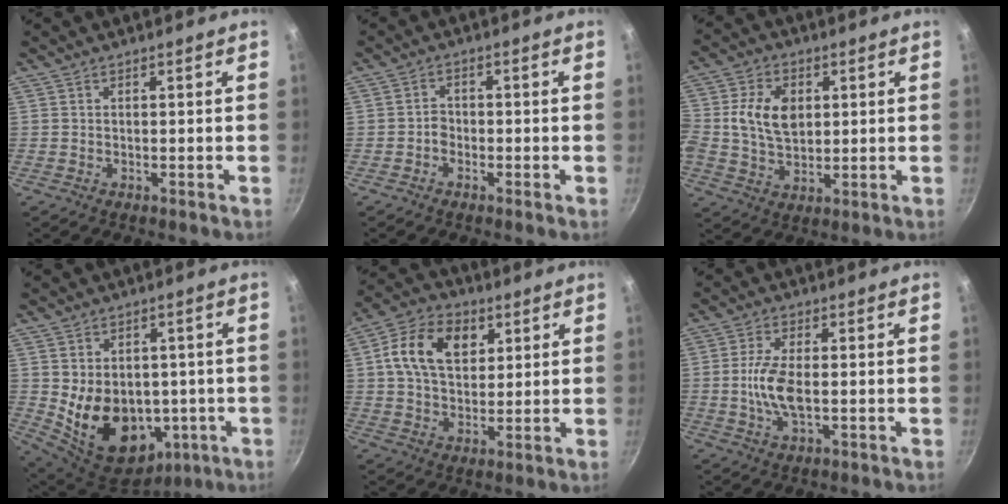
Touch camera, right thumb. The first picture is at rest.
{"total": 2.2, "force": [-1.2, 1.6, 0.9], "torque": [-0.004, 0.018, -0.023]}
{"total": 10.4, "force": [1.5, 7.2, 7.3], "torque": [-0.118, 0.001, 0.023]}
{"total": 17.2, "force": [-1.8, 12.9, 11.3], "torque": [-0.164, -0.009, 0.002]}
{"total": 13.3, "force": [4.0, 9.1, 8.8], "torque": [-0.137, 0.002, 0.057]}
{"total": 4.6, "force": [-0.4, 1.9, 4.2], "torque": [-0.091, 0.001, -0.010]}